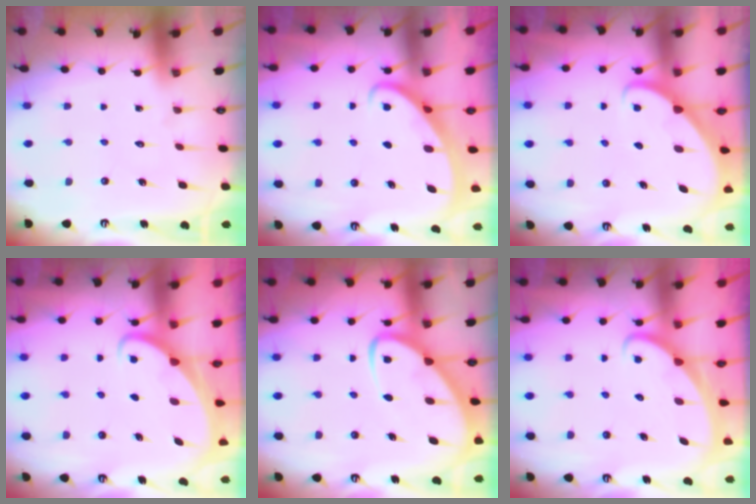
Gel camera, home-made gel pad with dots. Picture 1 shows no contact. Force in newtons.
{"total": 2.4, "press": 2.4, "slide": 0.4}
{"total": 2.6, "press": 2.6, "slide": 0.4}
{"total": 1.9, "press": 1.9, "slide": 0.2}
{"total": 6.5, "press": 6.4, "slide": 0.7}
{"total": 2.4, "press": 2.3, "slide": 0.3}